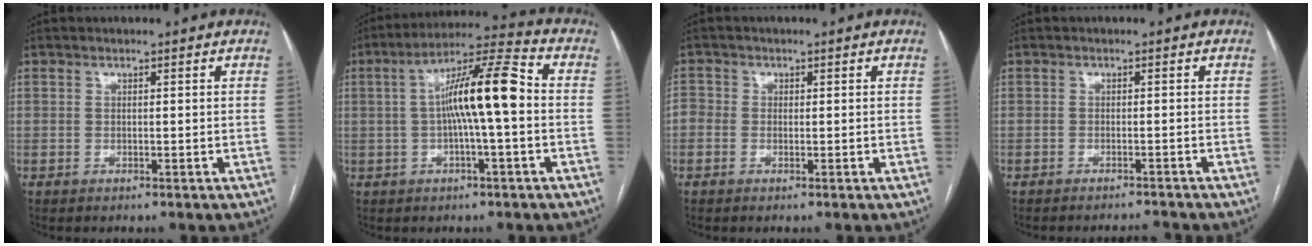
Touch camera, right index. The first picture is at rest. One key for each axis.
{"total": 11.4, "fx": -0.2, "fy": 0.7, "fz": 11.4, "tx": -0.197, "ty": 0.028, "tz": -0.009}
{"total": 2.1, "fx": -0.4, "fy": 1.9, "fz": 0.7, "tx": -0.007, "ty": 0.008, "tz": -0.014}
{"total": 2.8, "fx": -2.6, "fy": -1.0, "fz": -0.4, "tx": 0.011, "ty": -0.008, "tz": -0.034}